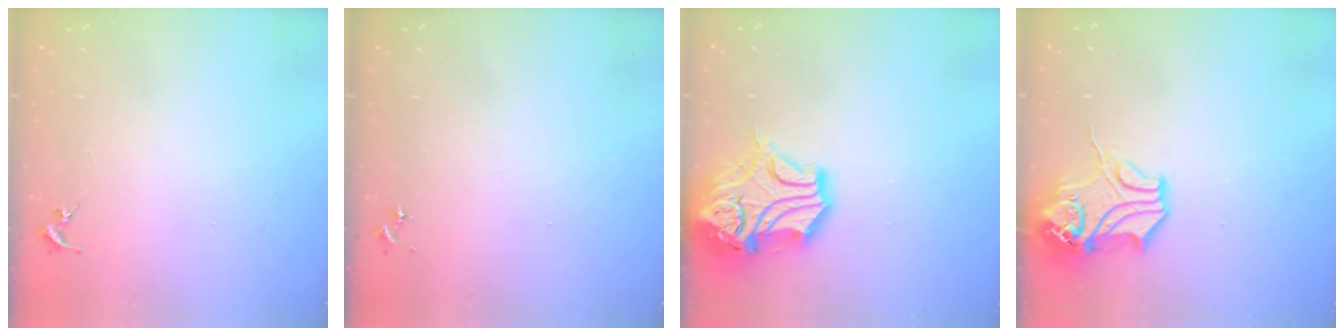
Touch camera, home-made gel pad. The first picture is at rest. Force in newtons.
{"total": 0.0}
{"total": 17.4, "press": 17.2, "slide": 2.6}
{"total": 13.8, "press": 13.7, "slide": 2.0}